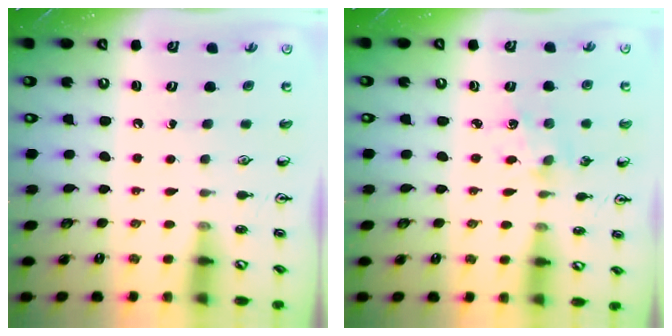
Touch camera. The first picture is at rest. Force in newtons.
{"total": 1.8, "press": 1.7, "slide": 0.3}